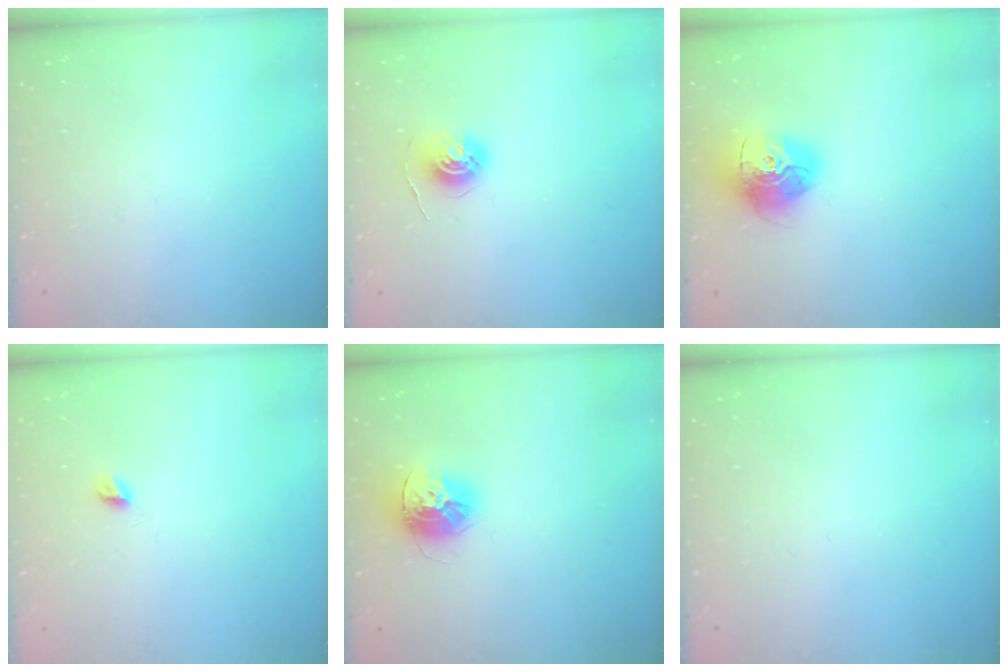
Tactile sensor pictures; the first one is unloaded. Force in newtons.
{"total": 5.7, "press": 5.7, "slide": 0.5}
{"total": 16.0, "press": 16.0, "slide": 1.5}
{"total": 4.3, "press": 4.2, "slide": 0.5}
{"total": 13.5, "press": 13.5, "slide": 1.0}
{"total": 0.0}